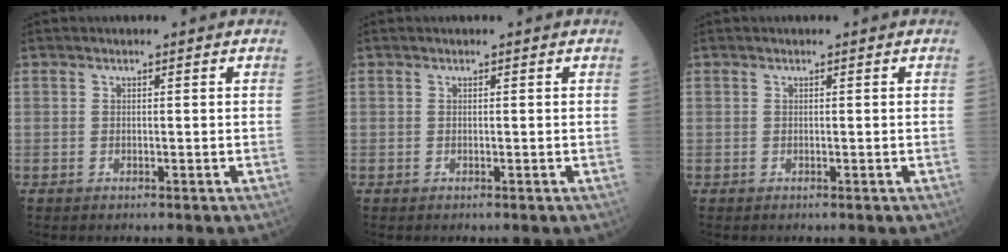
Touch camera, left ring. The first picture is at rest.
{"total": 0.0}
{"total": 0.0}